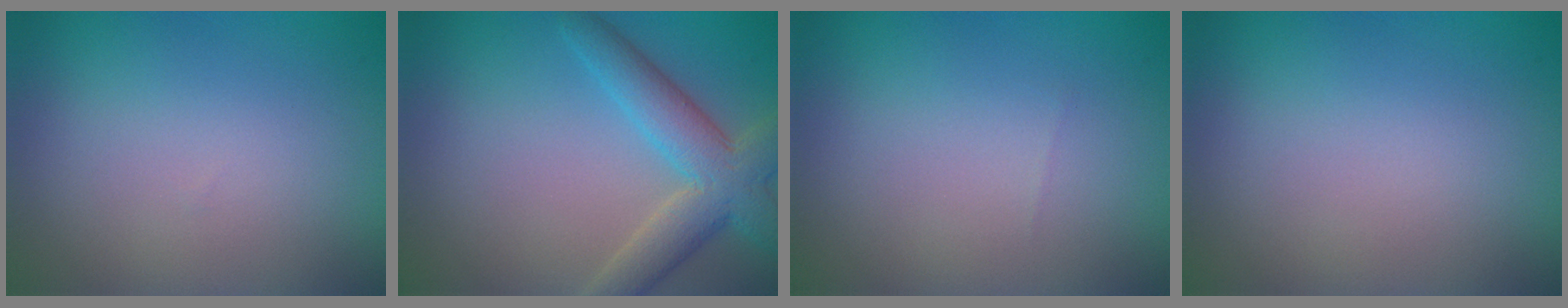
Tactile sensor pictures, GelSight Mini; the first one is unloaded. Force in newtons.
{"total": 5.5, "press": 5.4, "slide": 0.4}
{"total": 0.0}
{"total": 0.0}